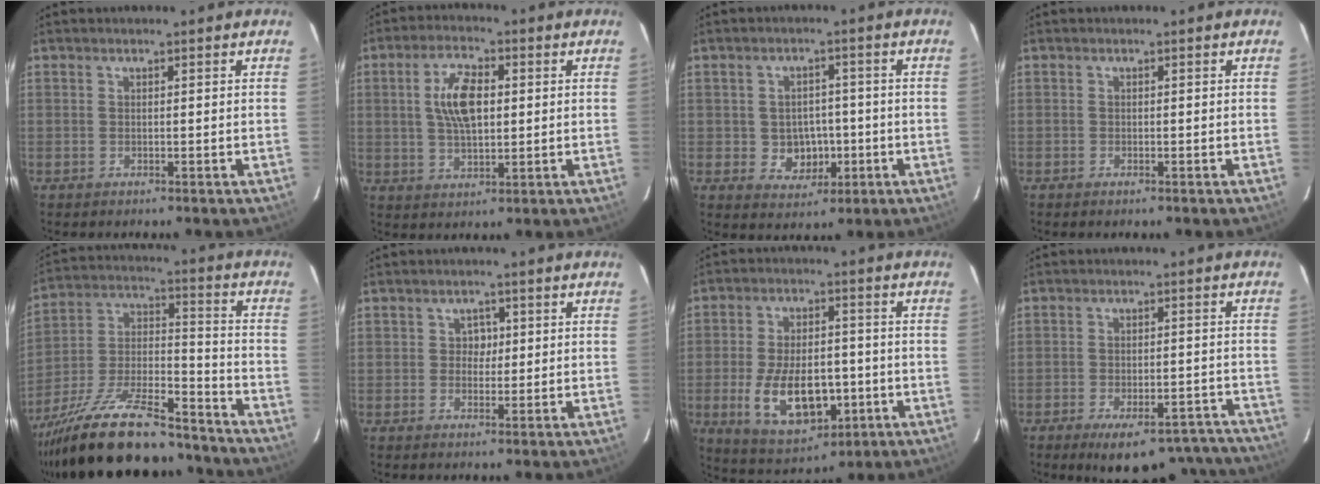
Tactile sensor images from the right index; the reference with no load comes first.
{"total": 8.8, "force": [1.4, 4.1, 7.6], "torque": [-0.145, 0.011, 0.028]}
{"total": 6.2, "force": [-1.2, 5.4, 2.7], "torque": [-0.059, 0.011, 0.000]}
{"total": 0.7, "force": [-0.6, 0.4, 0.3], "torque": [-0.007, -0.002, -0.011]}
{"total": 25.8, "force": [-20.2, 7.6, 14.1], "torque": [-0.271, -0.010, -0.314]}
{"total": 2.2, "force": [0.2, 2.1, 0.5], "torque": [-0.004, 0.010, 0.002]}
{"total": 14.9, "force": [-3.8, 8.1, 11.9], "torque": [-0.240, -0.009, -0.044]}
{"total": 17.3, "force": [-14.5, 6.3, 7.0], "torque": [-0.117, 0.017, -0.170]}